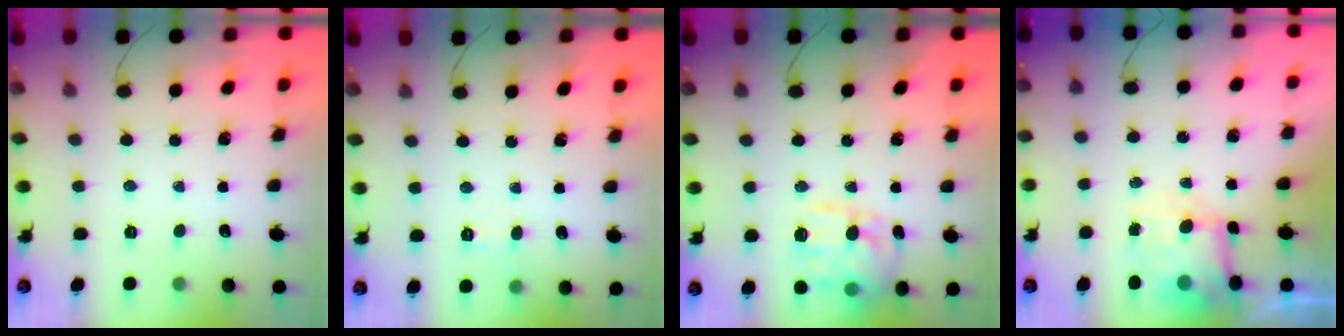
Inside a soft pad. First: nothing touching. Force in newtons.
{"total": 4.3, "press": 4.2, "slide": 1.2}
{"total": 15.8, "press": 15.7, "slide": 1.0}
{"total": 6.9, "press": 6.8, "slide": 1.2}